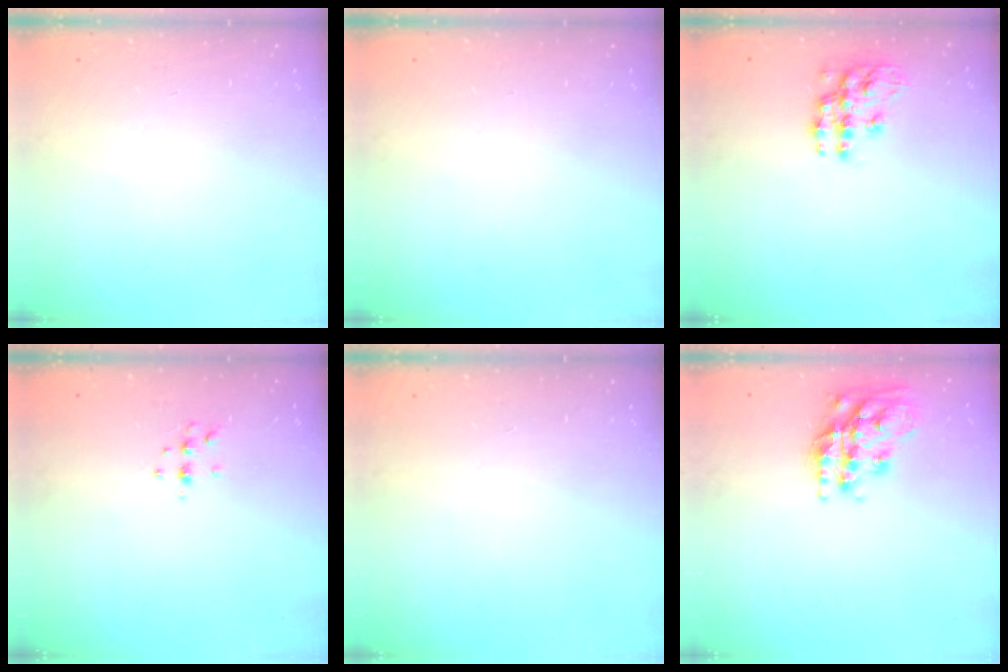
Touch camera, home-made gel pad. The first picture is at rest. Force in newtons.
{"total": 0.0}
{"total": 11.8, "press": 11.7, "slide": 0.6}
{"total": 3.8, "press": 3.6, "slide": 1.1}
{"total": 0.0}
{"total": 18.7, "press": 18.6, "slide": 1.5}